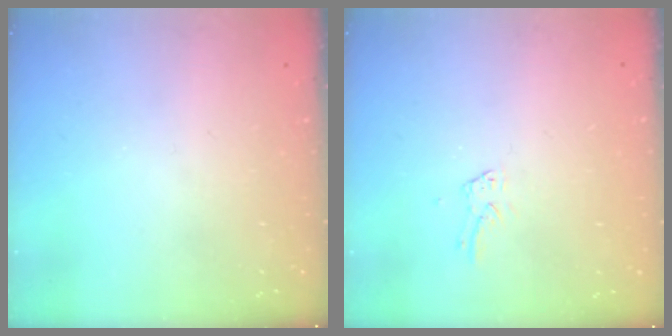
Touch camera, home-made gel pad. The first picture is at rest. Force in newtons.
{"total": 1.9, "press": 1.9, "slide": 0.1}